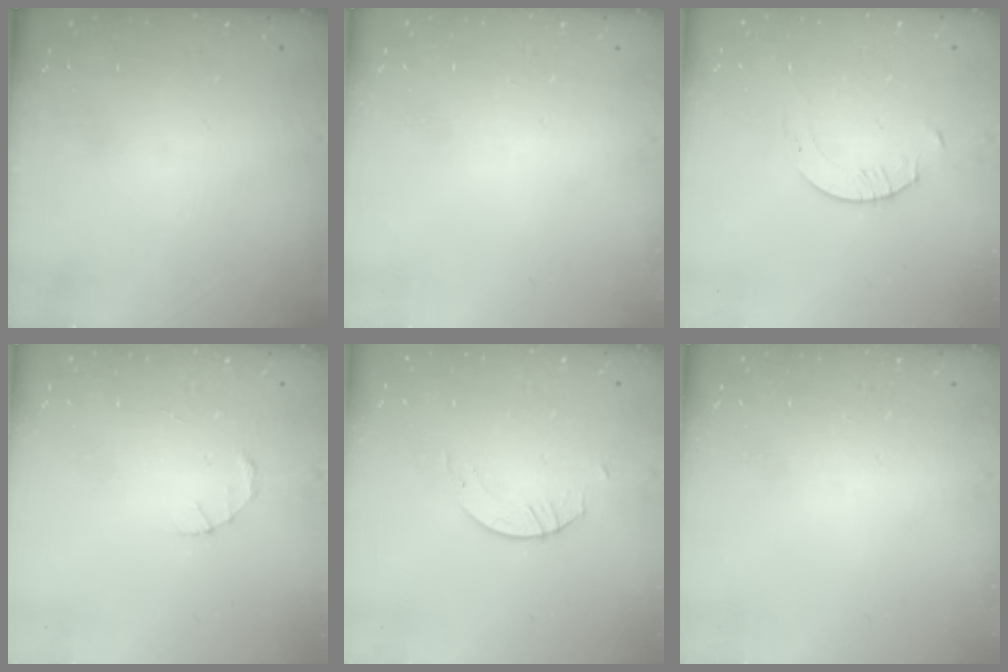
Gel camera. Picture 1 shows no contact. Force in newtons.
{"total": 0.0}
{"total": 1.6, "press": 1.6, "slide": 0.2}
{"total": 1.5, "press": 1.5, "slide": 0.3}
{"total": 2.6, "press": 2.6, "slide": 0.2}
{"total": 0.0}